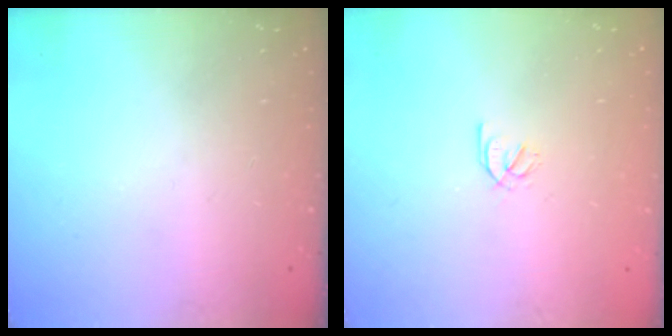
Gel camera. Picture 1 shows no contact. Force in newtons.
{"total": 2.1, "press": 1.9, "slide": 0.8}